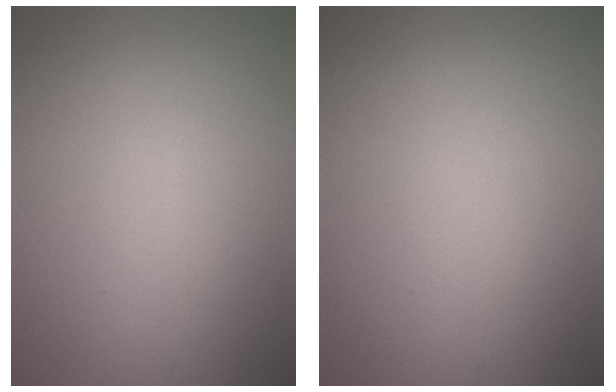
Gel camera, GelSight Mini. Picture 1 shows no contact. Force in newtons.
{"total": 0.0}